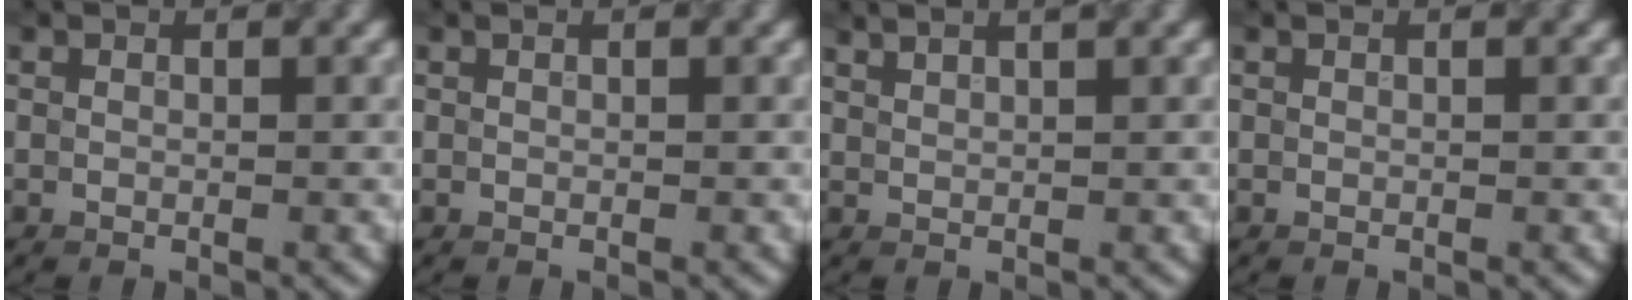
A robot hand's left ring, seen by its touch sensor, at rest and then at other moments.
{"total": 0.0}
{"total": 2.6, "force": [1.9, 0.9, 1.5], "torque": [-0.007, 0.011, 0.007]}
{"total": 0.0}